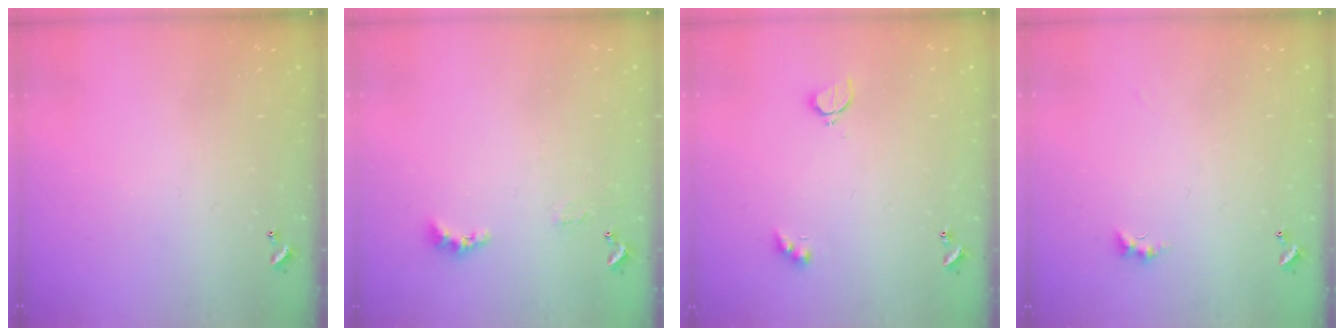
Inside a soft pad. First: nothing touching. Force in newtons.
{"total": 2.1, "press": 2.0, "slide": 0.5}
{"total": 2.9, "press": 2.8, "slide": 0.7}
{"total": 0.9, "press": 0.7, "slide": 0.5}